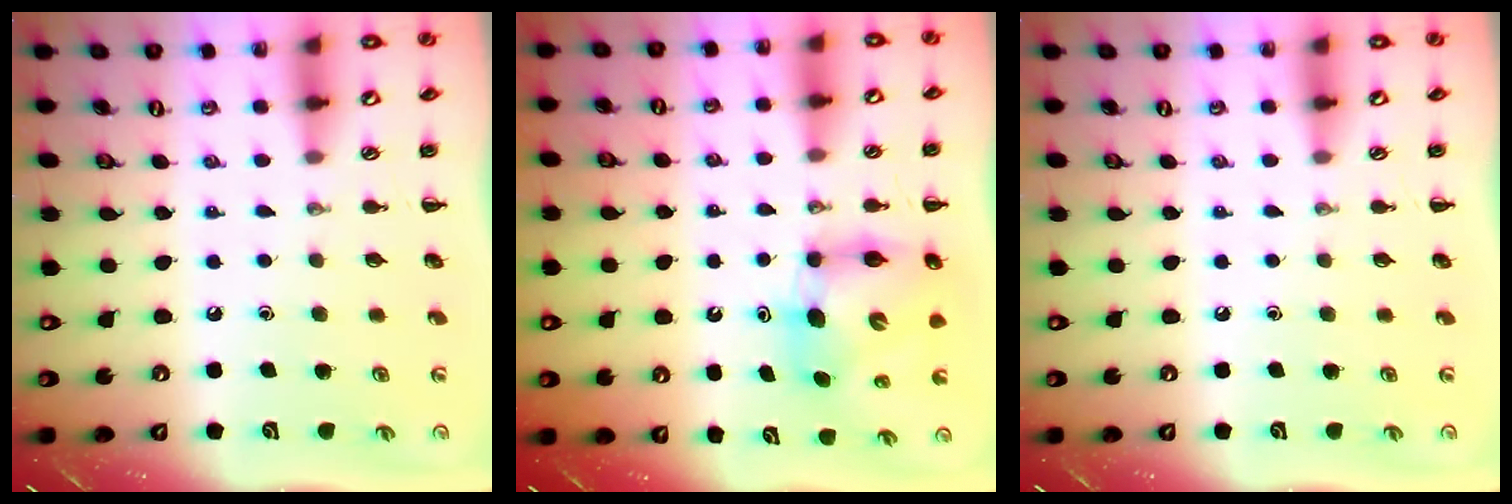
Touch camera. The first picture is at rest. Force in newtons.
{"total": 6.6, "press": 6.5, "slide": 0.9}
{"total": 0.0}